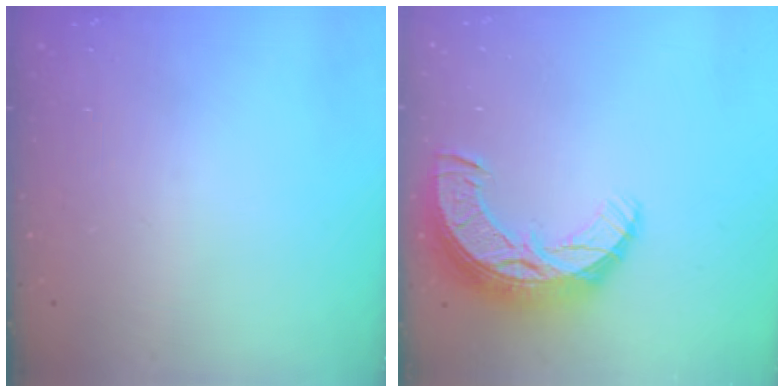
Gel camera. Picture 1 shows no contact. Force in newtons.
{"total": 15.2, "press": 15.2, "slide": 1.0}